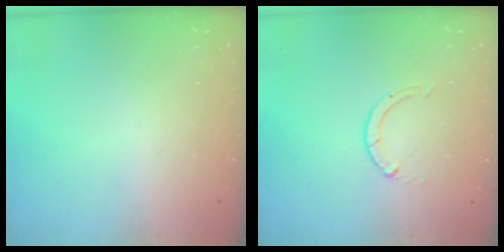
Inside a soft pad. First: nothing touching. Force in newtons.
{"total": 0.0}